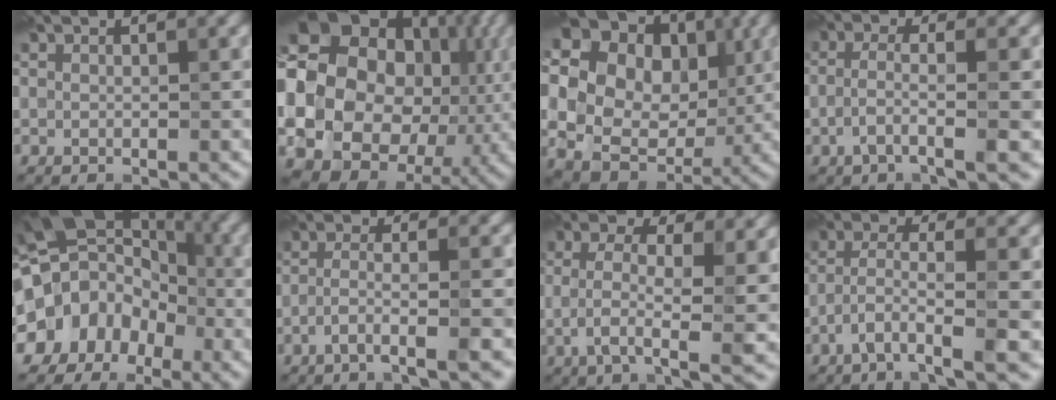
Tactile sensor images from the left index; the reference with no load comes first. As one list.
[{"total": 24.3, "force": [-0.9, 21.4, 11.5], "torque": [-0.244, 0.017, -0.040]}, {"total": 21.6, "force": [6.8, 17.6, 10.6], "torque": [-0.251, 0.046, 0.087]}, {"total": 4.1, "force": [-1.2, 0.7, 3.9], "torque": [-0.077, 0.007, -0.030]}, {"total": 15.6, "force": [-3.0, 13.1, 8.0], "torque": [-0.151, 0.018, -0.068]}, {"total": 4.7, "force": [-2.4, 0.5, 4.0], "torque": [-0.069, 0.008, -0.056]}, {"total": 6.5, "force": [-0.1, 2.2, 6.1], "torque": [-0.114, 0.001, -0.009]}, {"total": 5.1, "force": [-2.2, 0.7, 4.6], "torque": [-0.090, 0.007, -0.046]}]